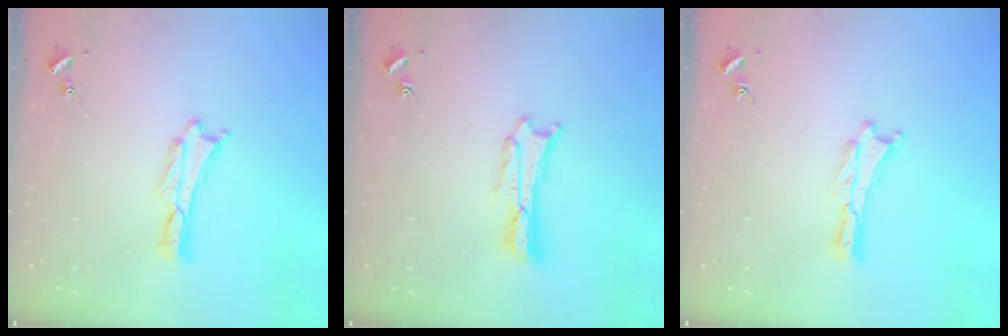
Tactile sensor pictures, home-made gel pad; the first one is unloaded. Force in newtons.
{"total": 1.8, "press": 1.8, "slide": 0.3}
{"total": 0.0}